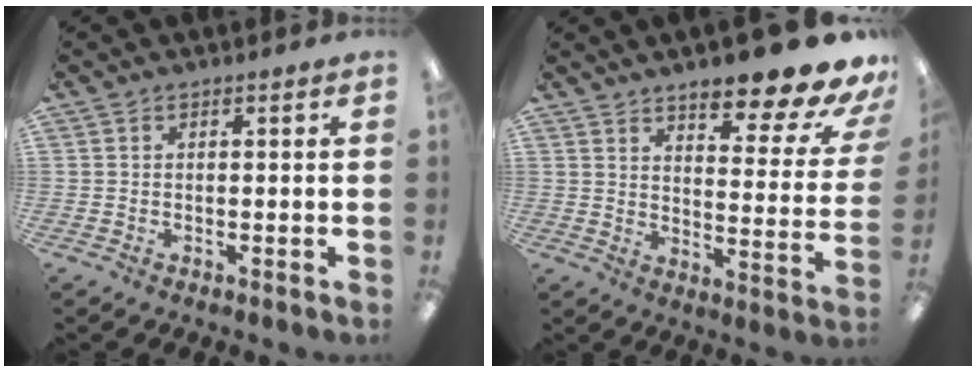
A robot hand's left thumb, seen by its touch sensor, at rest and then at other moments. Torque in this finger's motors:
{"motor_torque": [0.51, 0.59, 1.16, -1.61, 0.08]}